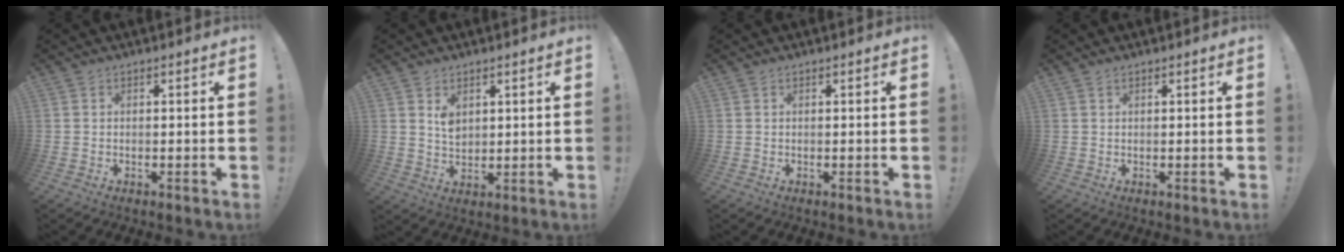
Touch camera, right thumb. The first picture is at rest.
{"total": 4.4, "force": [2.6, 2.7, 2.3], "torque": [-0.026, -0.019, 0.044]}
{"total": 0.0}
{"total": 0.5, "force": [0.4, 0.2, 0.2], "torque": [-0.005, -0.001, 0.008]}